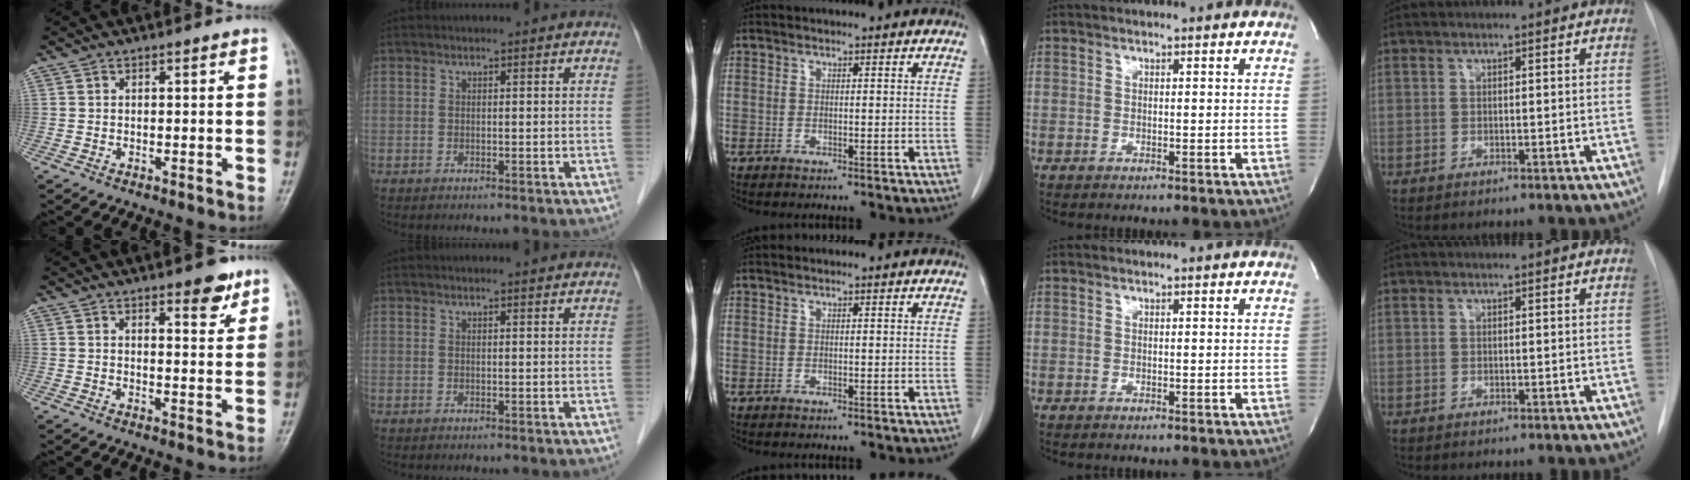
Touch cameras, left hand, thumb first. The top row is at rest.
{"thumb": {"total": 5.4, "force": [3.6, 1.9, 3.5], "torque": [-0.030, -0.023, 0.046]}, "index": {"total": 1.4, "force": [1.3, -0.1, 0.3], "torque": [-0.011, 0.002, 0.017]}}